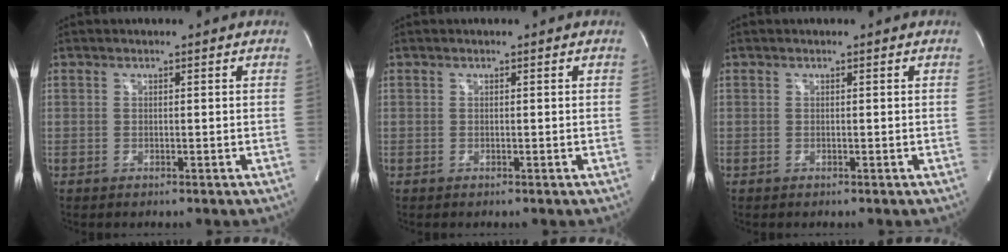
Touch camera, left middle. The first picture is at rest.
{"total": 0.0}
{"total": 0.0}